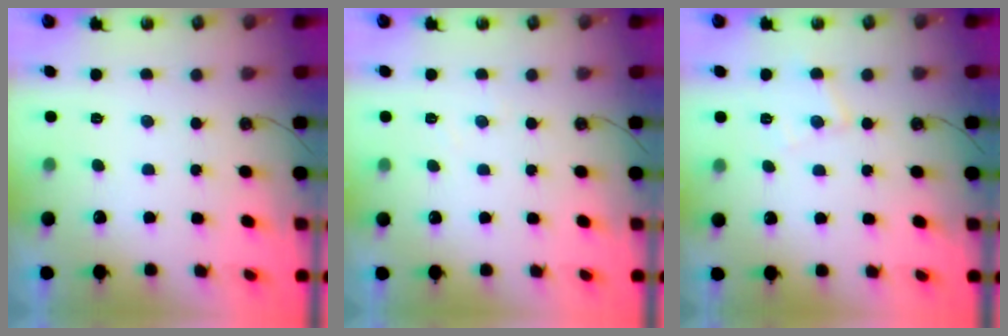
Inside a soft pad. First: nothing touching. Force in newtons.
{"total": 4.1, "press": 4.1, "slide": 0.8}
{"total": 7.3, "press": 7.3, "slide": 0.5}